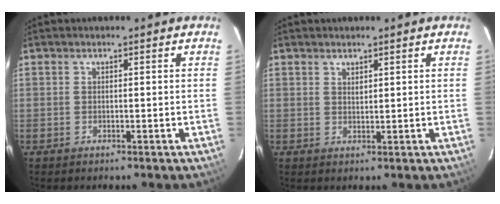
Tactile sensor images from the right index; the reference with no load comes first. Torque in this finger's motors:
{"motor_torque": [0.02, 0.12, -0.02, 0.00]}